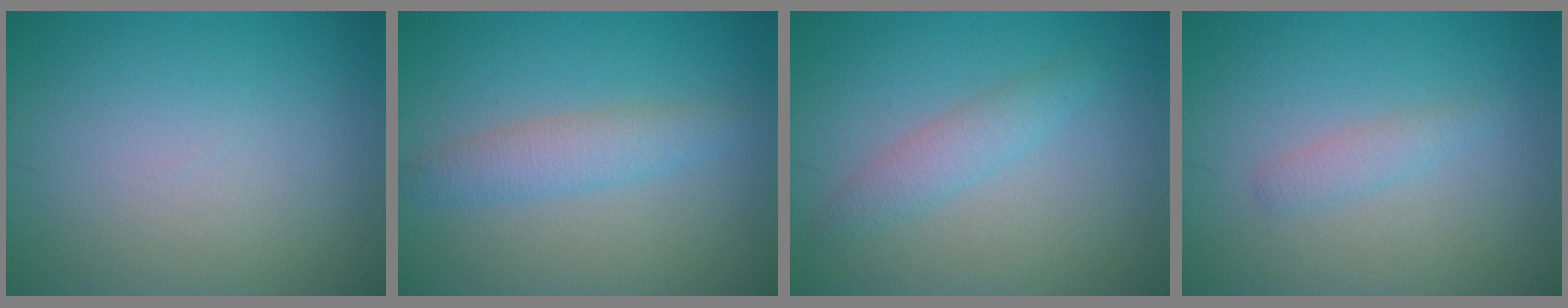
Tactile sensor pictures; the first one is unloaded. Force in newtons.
{"total": 2.7, "press": 2.7, "slide": 0.0}
{"total": 2.1, "press": 2.1, "slide": 0.2}
{"total": 1.4, "press": 1.4, "slide": 0.1}